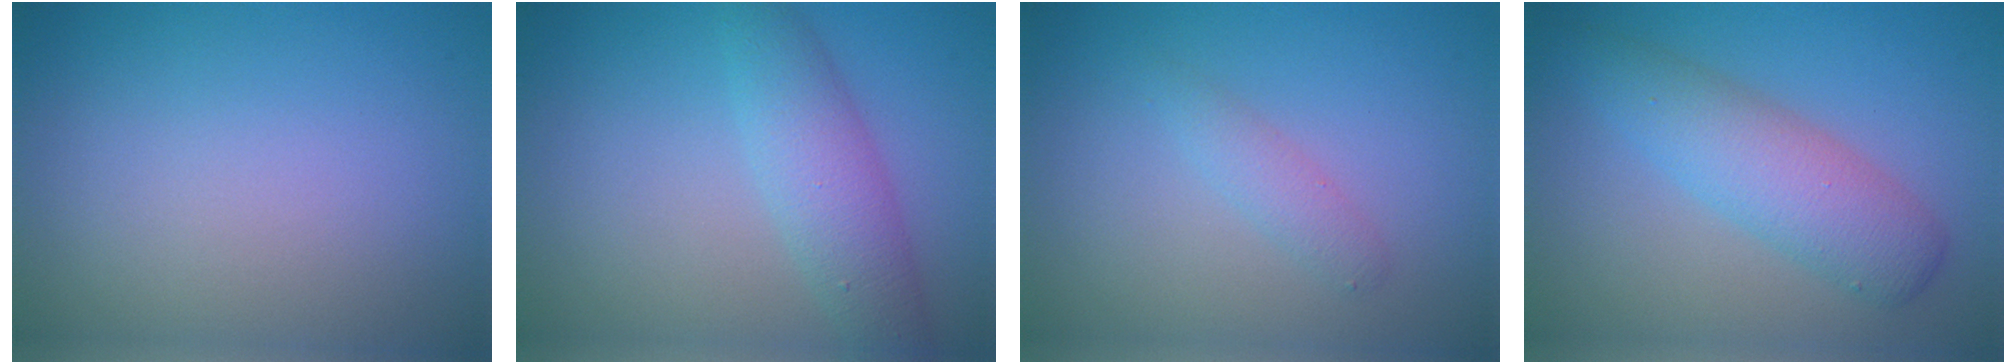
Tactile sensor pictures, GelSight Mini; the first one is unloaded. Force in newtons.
{"total": 3.8, "press": 3.8, "slide": 0.1}
{"total": 1.4, "press": 1.4, "slide": 0.0}
{"total": 4.7, "press": 4.7, "slide": 0.2}